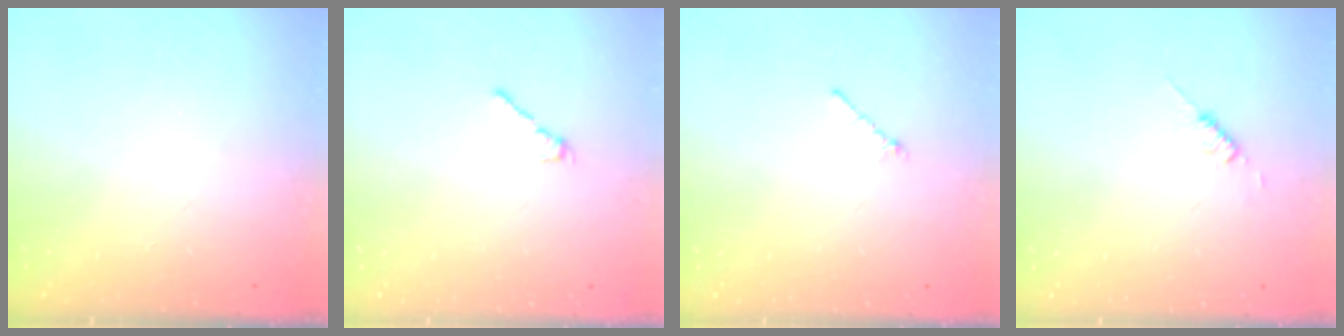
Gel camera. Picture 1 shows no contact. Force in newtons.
{"total": 1.7, "press": 1.5, "slide": 0.6}
{"total": 0.8, "press": 0.7, "slide": 0.4}
{"total": 2.6, "press": 2.6, "slide": 0.3}